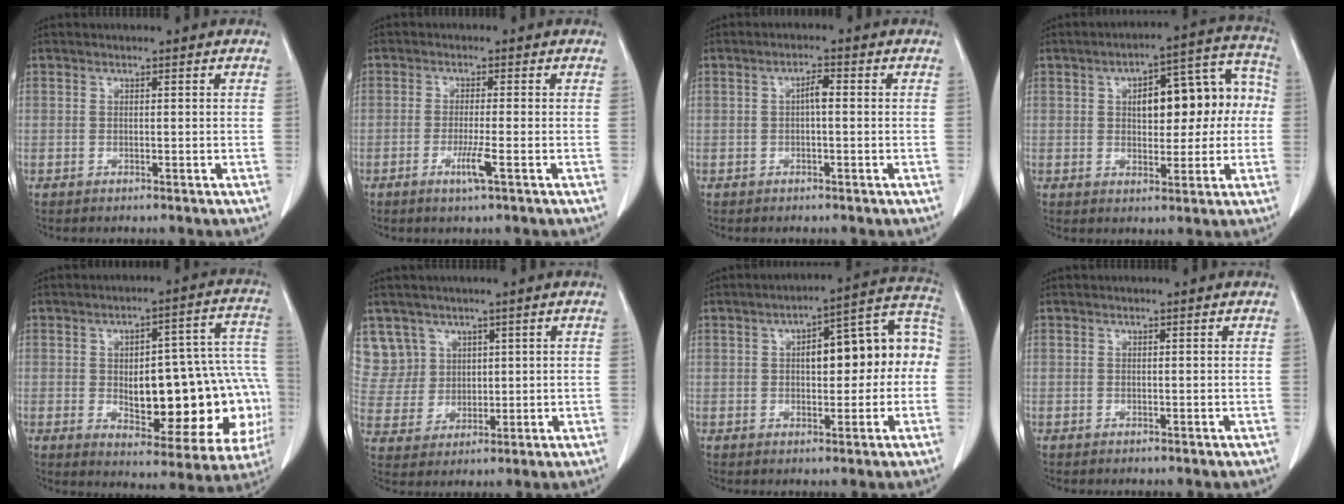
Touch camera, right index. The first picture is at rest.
{"total": 3.3, "force": [-1.3, -0.3, 3.0], "torque": [-0.057, -0.007, -0.025]}
{"total": 2.1, "force": [0.0, 0.5, 2.0], "torque": [-0.035, 0.005, -0.001]}
{"total": 13.5, "force": [1.4, 5.9, 12.1], "torque": [-0.153, 0.052, 0.028]}
{"total": 22.2, "force": [-3.2, 8.4, 20.2], "torque": [-0.186, 0.043, -0.009]}
{"total": 7.7, "force": [4.4, 6.3, -0.2], "torque": [0.006, 0.015, 0.102]}
{"total": 13.7, "force": [0.8, 4.8, 12.9], "torque": [-0.166, 0.054, 0.016]}
{"total": 0.0}